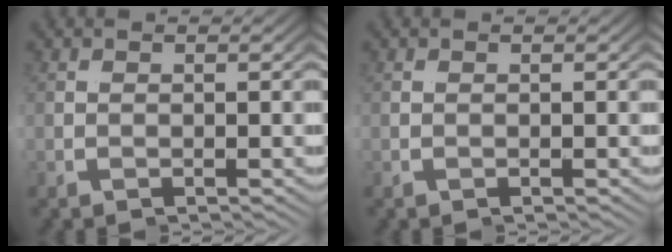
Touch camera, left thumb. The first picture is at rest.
{"total": 0.0}